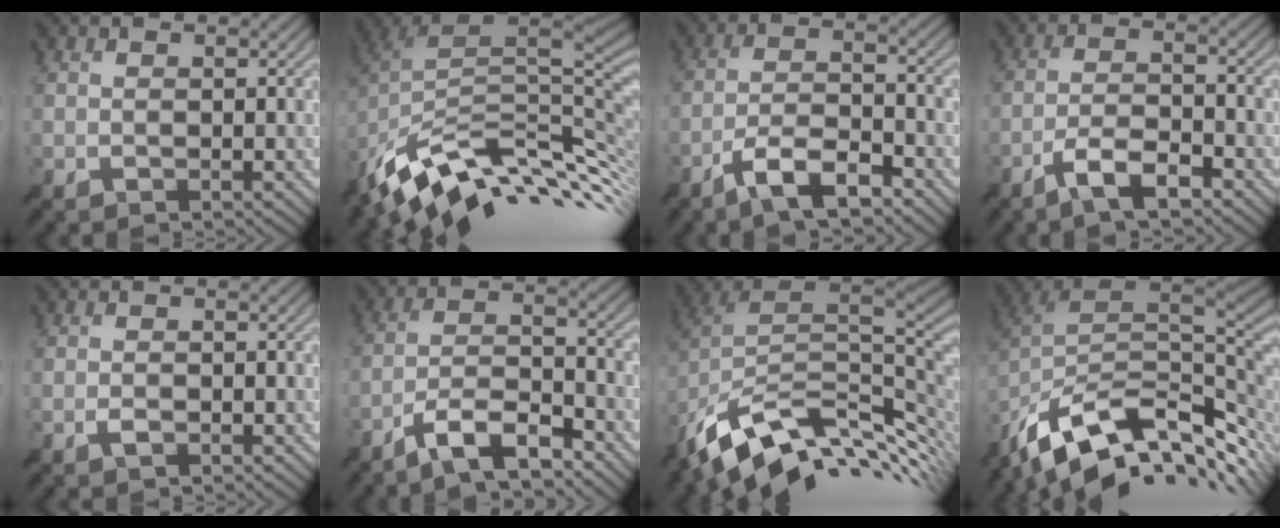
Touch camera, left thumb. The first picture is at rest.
{"total": 11.5, "force": [-4.4, 5.5, 9.1], "torque": [-0.200, -0.018, -0.065]}
{"total": 8.2, "force": [-5.7, 2.2, 5.5], "torque": [-0.098, 0.006, -0.110]}
{"total": 6.5, "force": [-4.5, 1.6, 4.5], "torque": [-0.083, 0.005, -0.087]}
{"total": 0.9, "force": [-0.5, 0.5, 0.6], "torque": [-0.009, 0.000, -0.007]}
{"total": 8.8, "force": [-6.6, 2.1, 5.5], "torque": [-0.094, 0.008, -0.128]}
{"total": 13.4, "force": [-3.7, 7.4, 10.5], "torque": [-0.215, -0.021, -0.050]}
{"total": 14.1, "force": [-6.0, 6.9, 10.7], "torque": [-0.220, -0.014, -0.101]}